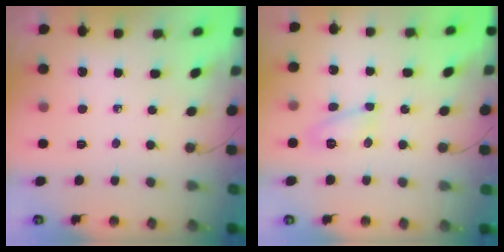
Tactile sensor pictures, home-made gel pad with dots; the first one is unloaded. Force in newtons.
{"total": 6.8, "press": 6.8, "slide": 0.3}